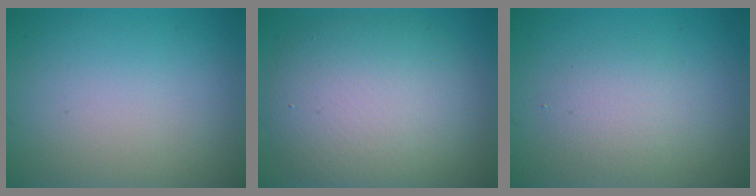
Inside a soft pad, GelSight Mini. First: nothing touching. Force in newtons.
{"total": 8.7, "press": 8.7, "slide": 0.7}
{"total": 2.3, "press": 2.3, "slide": 0.2}